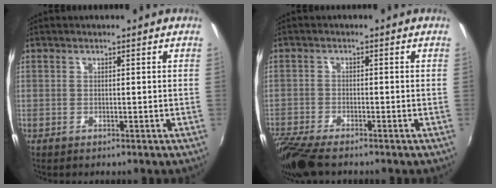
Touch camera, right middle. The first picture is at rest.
{"total": 8.5, "force": [-6.9, 1.8, 4.6], "torque": [-0.123, -0.038, -0.129]}